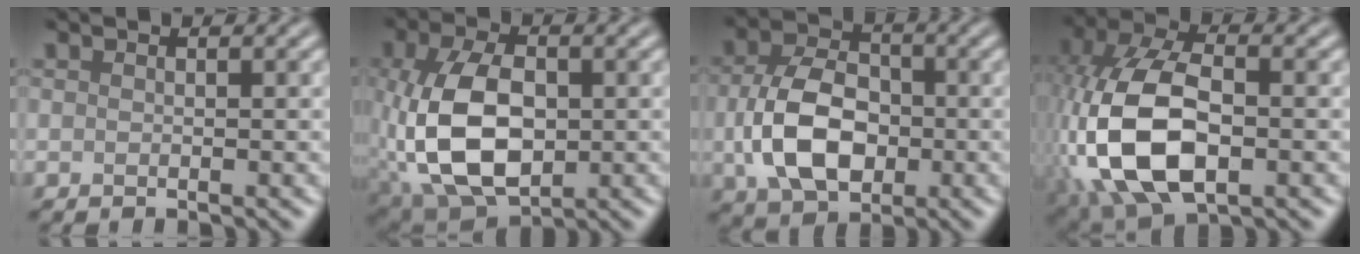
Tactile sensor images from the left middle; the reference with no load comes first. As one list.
[{"total": 10.1, "force": [-0.9, 6.1, 7.9], "torque": [-0.176, -0.007, -0.013]}, {"total": 7.9, "force": [-1.0, 5.4, 5.6], "torque": [-0.119, 0.000, -0.024]}, {"total": 12.6, "force": [-2.2, 7.4, 9.9], "torque": [-0.228, -0.006, -0.047]}]